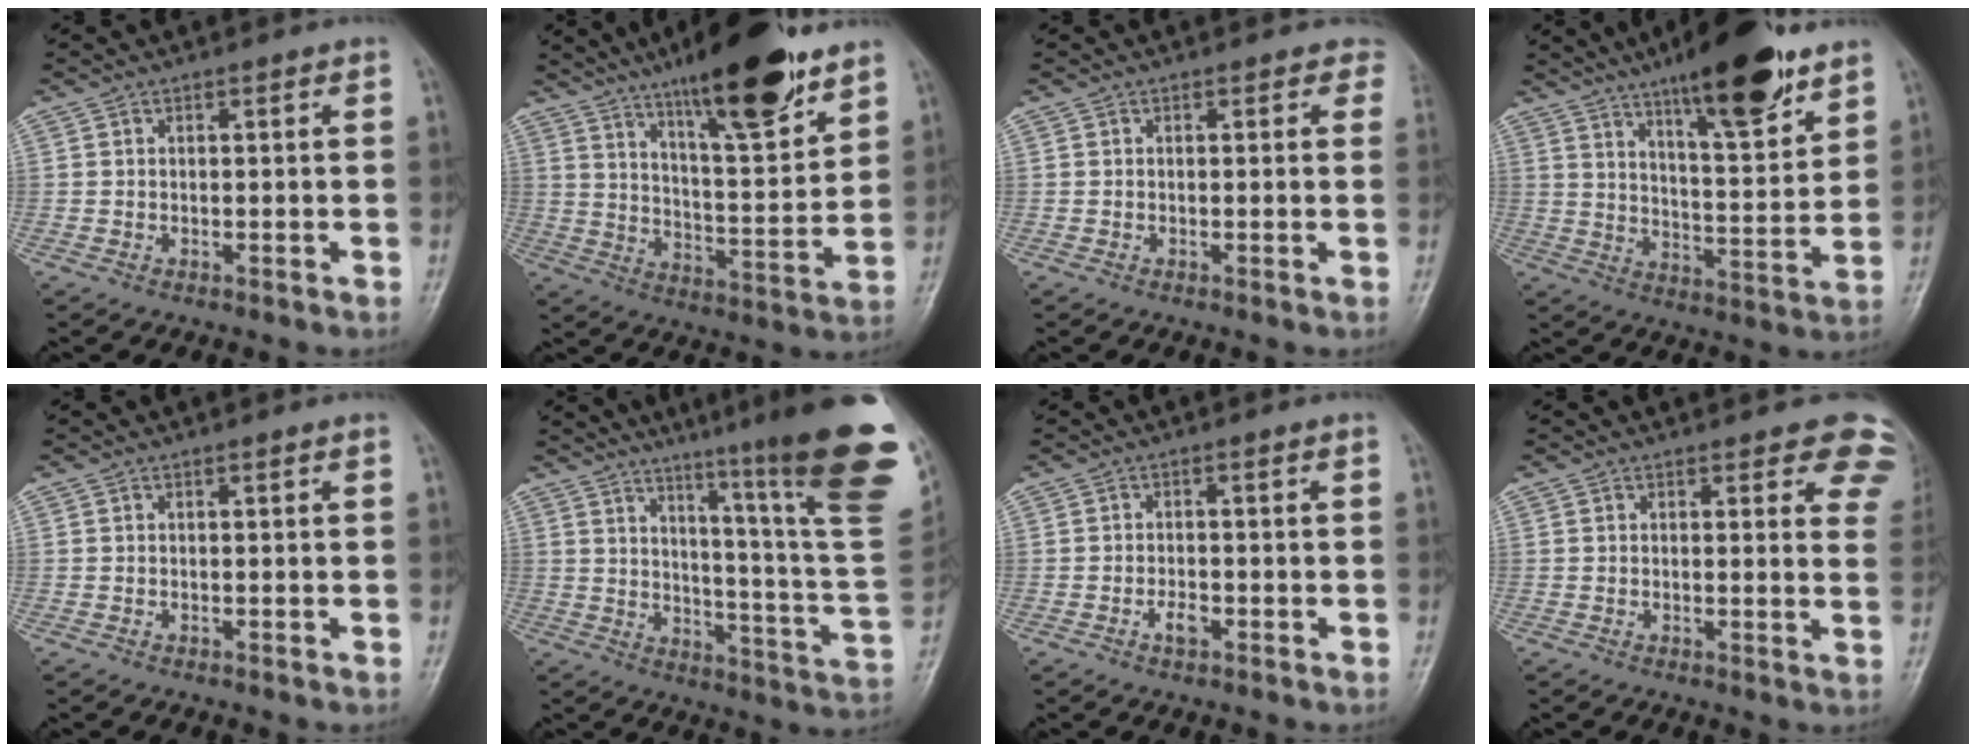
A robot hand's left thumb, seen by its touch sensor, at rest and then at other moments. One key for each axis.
{"total": 19.4, "fx": 13.1, "fy": 4.5, "fz": 13.7, "tx": -0.183, "ty": -0.068, "tz": 0.211}
{"total": 2.0, "fx": 1.2, "fy": 1.4, "fz": 0.6, "tx": 0.020, "ty": -0.004, "tz": -0.004}
{"total": 17.8, "fx": 11.7, "fy": 4.5, "fz": 12.6, "tx": -0.163, "ty": -0.064, "tz": 0.185}
{"total": 0.0}
{"total": 28.0, "fx": 17.4, "fy": 2.3, "fz": 21.8, "tx": -0.244, "ty": -0.100, "tz": 0.237}
{"total": 2.3, "fx": -1.0, "fy": 1.1, "fz": 1.7, "tx": -0.029, "ty": 0.007, "tz": -0.018}
{"total": 8.5, "fx": 6.1, "fy": 3.6, "fz": 4.7, "tx": -0.011, "ty": -0.026, "tz": 0.049}